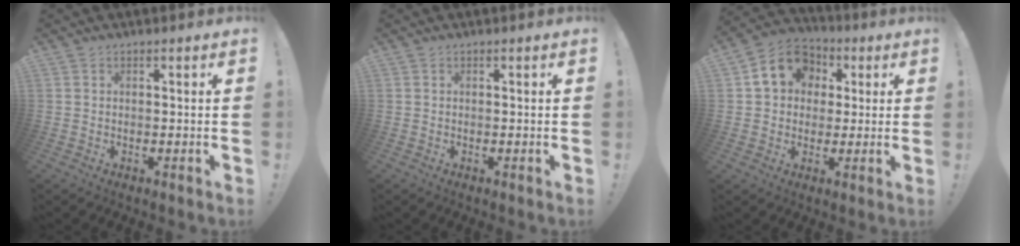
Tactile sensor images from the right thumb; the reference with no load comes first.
{"total": 0.0}
{"total": 12.4, "force": [3.4, 10.4, 5.8], "torque": [-0.080, -0.001, 0.071]}